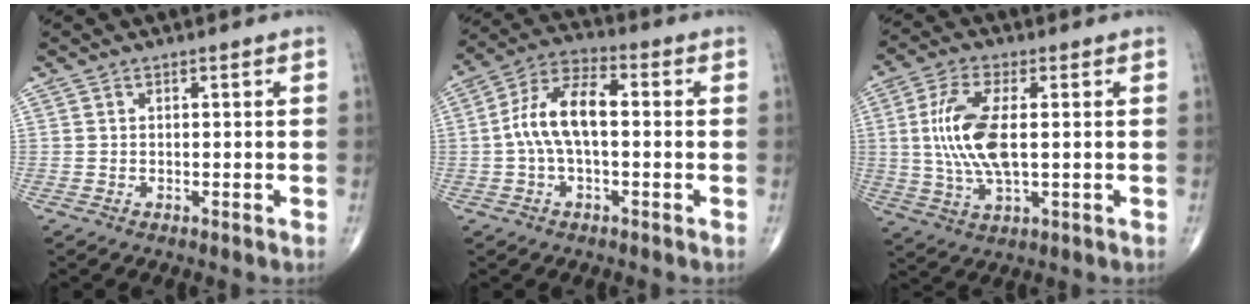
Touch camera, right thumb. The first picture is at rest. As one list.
[{"total": 10.6, "force": [0.0, 5.0, 9.3], "torque": [-0.185, 0.037, -0.007]}, {"total": 11.9, "force": [0.9, 4.8, 10.8], "torque": [-0.237, -0.003, 0.021]}]